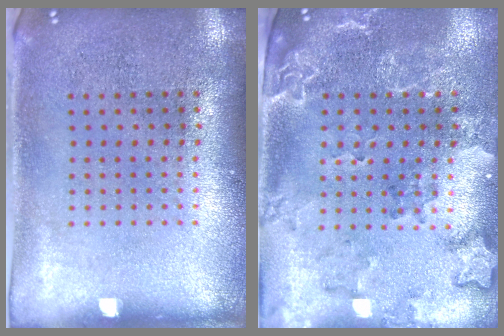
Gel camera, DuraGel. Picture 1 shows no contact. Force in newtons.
{"total": 2.0, "press": 1.9, "slide": 0.7}